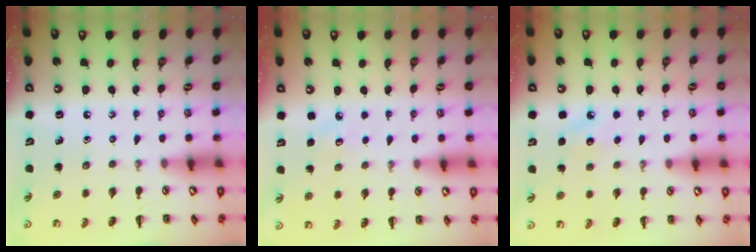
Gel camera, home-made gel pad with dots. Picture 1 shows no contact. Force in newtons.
{"total": 2.8, "press": 2.7, "slide": 0.8}
{"total": 6.4, "press": 6.2, "slide": 1.5}